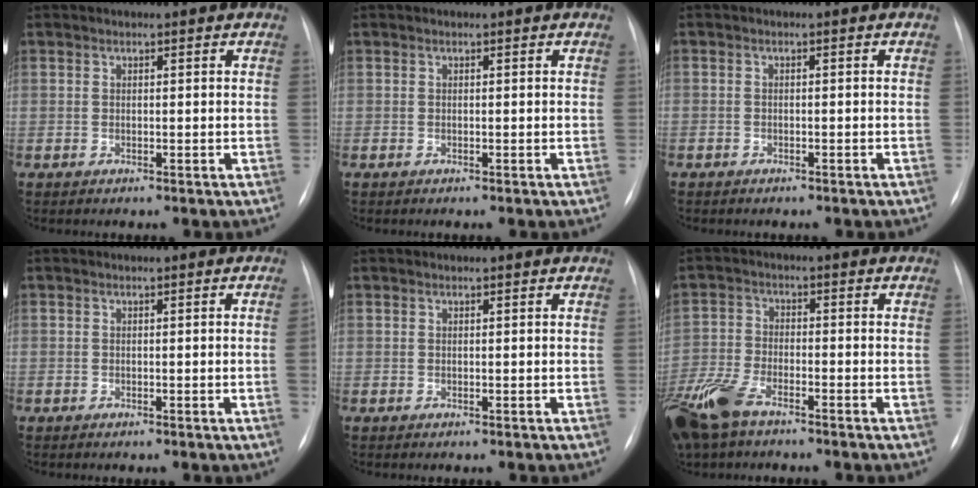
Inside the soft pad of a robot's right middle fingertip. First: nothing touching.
{"total": 0.0}
{"total": 1.5, "force": [-1.2, 0.9, 0.4], "torque": [-0.008, 0.001, -0.013]}
{"total": 0.9, "force": [-0.1, -0.3, 0.8], "torque": [-0.010, 0.002, 0.000]}
{"total": 0.0}
{"total": 10.4, "force": [-7.3, 3.8, 6.3], "torque": [-0.143, -0.018, -0.143]}